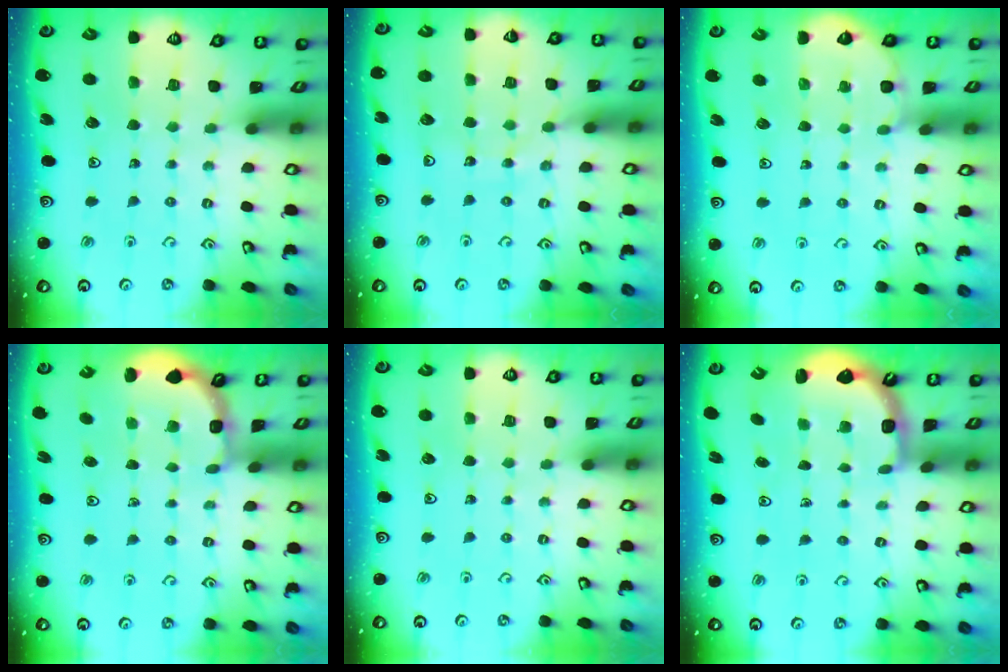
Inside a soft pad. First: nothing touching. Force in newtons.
{"total": 9.9, "press": 9.8, "slide": 1.2}
{"total": 4.5, "press": 4.5, "slide": 0.3}
{"total": 2.1, "press": 2.1, "slide": 0.3}
{"total": 0.0}
{"total": 2.6, "press": 2.2, "slide": 1.3}